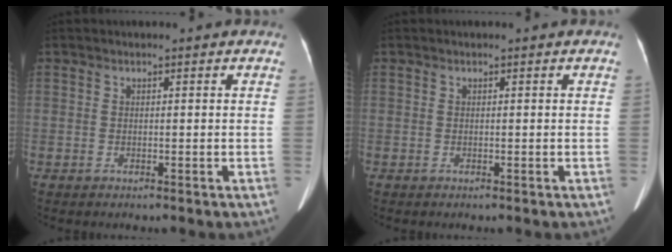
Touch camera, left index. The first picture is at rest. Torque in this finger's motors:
{"motor_torque": [0.00, 0.00, 0.00, 0.00]}